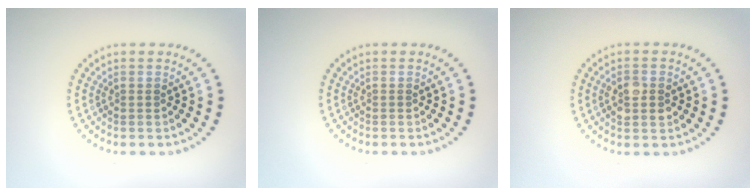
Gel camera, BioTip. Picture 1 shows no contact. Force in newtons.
{"total": 0.0}
{"total": 2.9, "press": 2.9, "slide": 0.1}